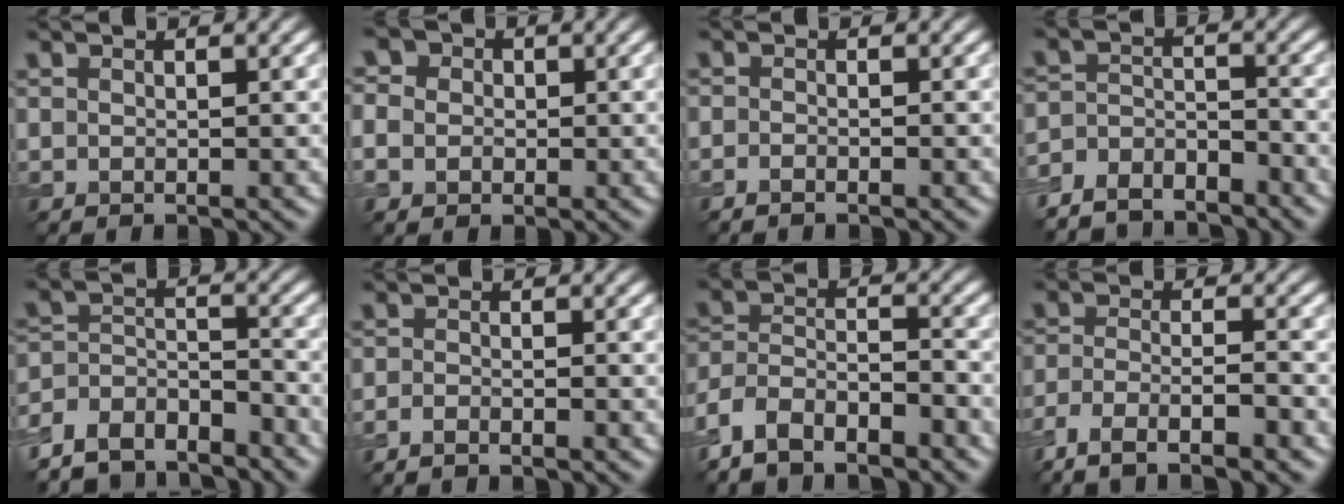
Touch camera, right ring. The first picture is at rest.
{"total": 5.9, "force": [1.1, 5.1, 2.8], "torque": [-0.045, 0.031, -0.016]}
{"total": 1.0, "force": [-0.7, 0.2, 0.7], "torque": [-0.013, -0.001, -0.014]}
{"total": 5.8, "force": [-5.3, 2.0, 1.2], "torque": [-0.023, -0.008, -0.101]}
{"total": 7.4, "force": [-6.4, 3.1, 2.1], "torque": [-0.041, -0.010, -0.119]}
{"total": 1.6, "force": [-1.2, 0.3, 1.0], "torque": [-0.017, 0.002, -0.026]}
{"total": 7.0, "force": [-5.6, 2.6, 3.3], "torque": [-0.058, -0.004, -0.114]}
{"total": 6.9, "force": [-5.0, 2.0, 4.3], "torque": [-0.085, -0.005, -0.094]}